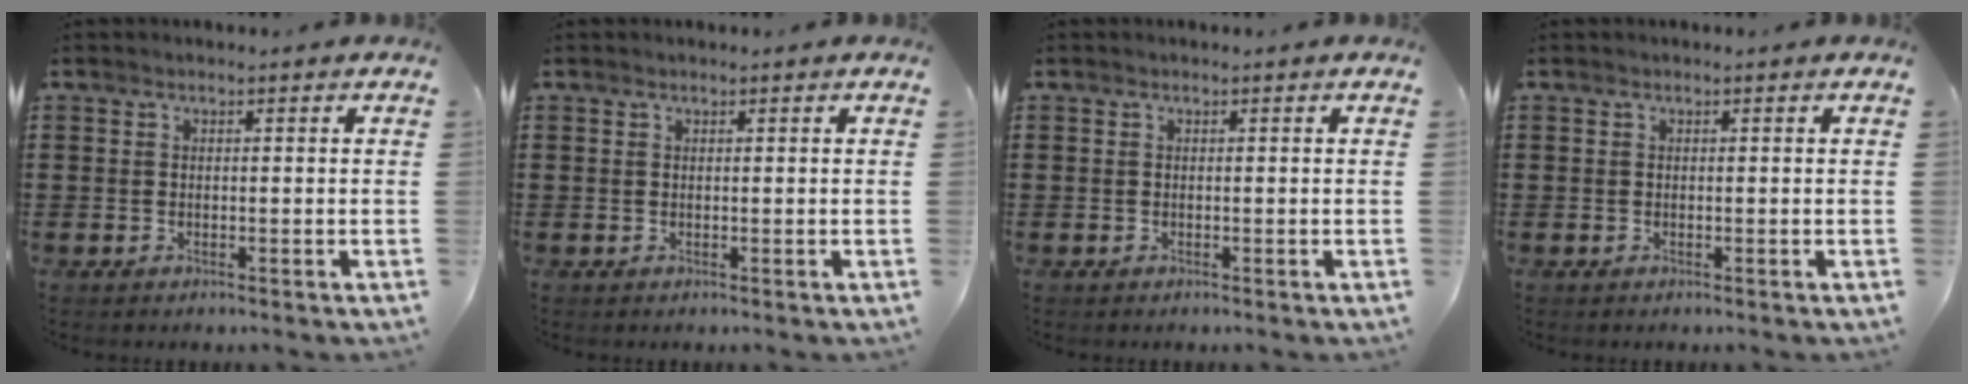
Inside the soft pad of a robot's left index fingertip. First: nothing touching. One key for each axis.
{"total": 0.0}
{"total": 0.0}
{"total": 0.0}